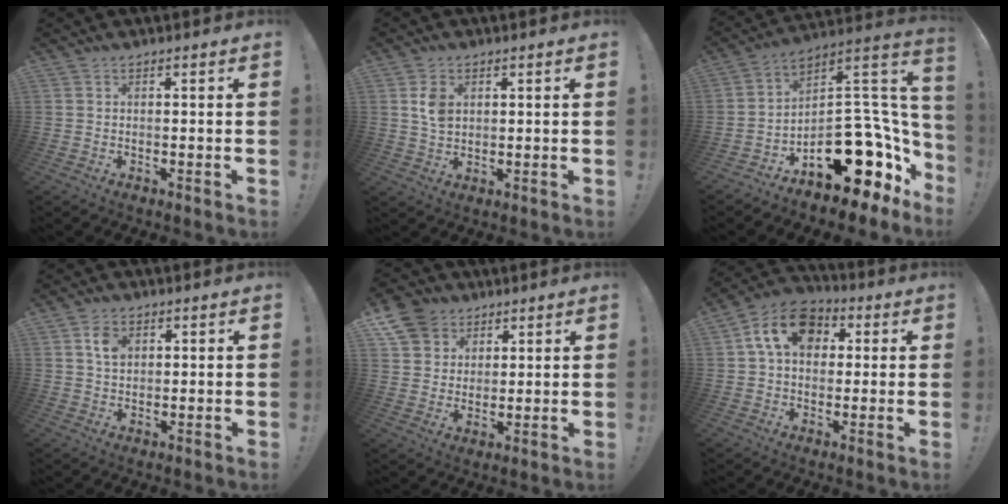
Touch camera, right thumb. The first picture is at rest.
{"total": 5.1, "force": [1.6, 3.6, 3.3], "torque": [-0.046, 0.000, 0.027]}
{"total": 19.3, "force": [-7.4, 11.2, 13.8], "torque": [-0.151, 0.032, -0.103]}
{"total": 4.7, "force": [1.8, 3.3, 2.9], "torque": [-0.039, -0.001, 0.030]}
{"total": 10.5, "force": [5.8, 8.2, 2.9], "torque": [-0.046, -0.034, 0.118]}
{"total": 13.8, "force": [4.2, 10.0, 8.5], "torque": [-0.137, 0.005, 0.083]}